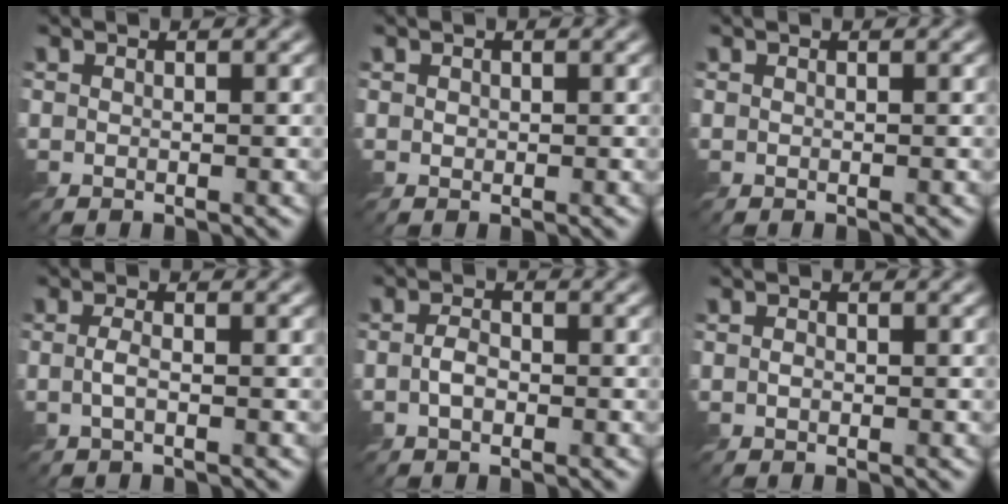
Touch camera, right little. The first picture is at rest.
{"total": 0.5, "force": [0.1, 0.5, 0.1], "torque": [-0.002, -0.002, 0.003]}
{"total": 0.0}
{"total": 1.3, "force": [-0.6, 0.3, 1.1], "torque": [-0.024, 0.000, -0.016]}
{"total": 1.9, "force": [-0.8, 1.1, 1.3], "torque": [-0.024, 0.002, -0.021]}
{"total": 0.6, "force": [-0.4, 0.4, 0.3], "torque": [-0.006, -0.003, -0.008]}